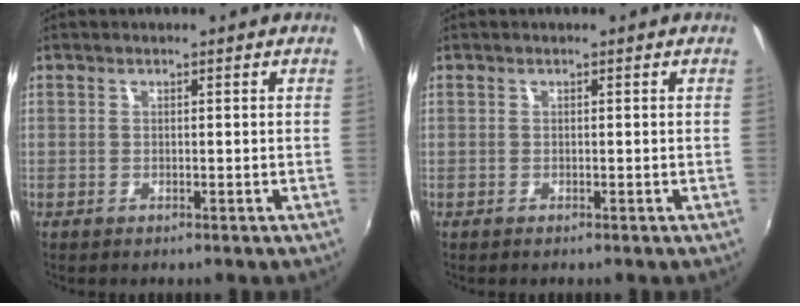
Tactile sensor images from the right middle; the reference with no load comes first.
{"total": 0.0}